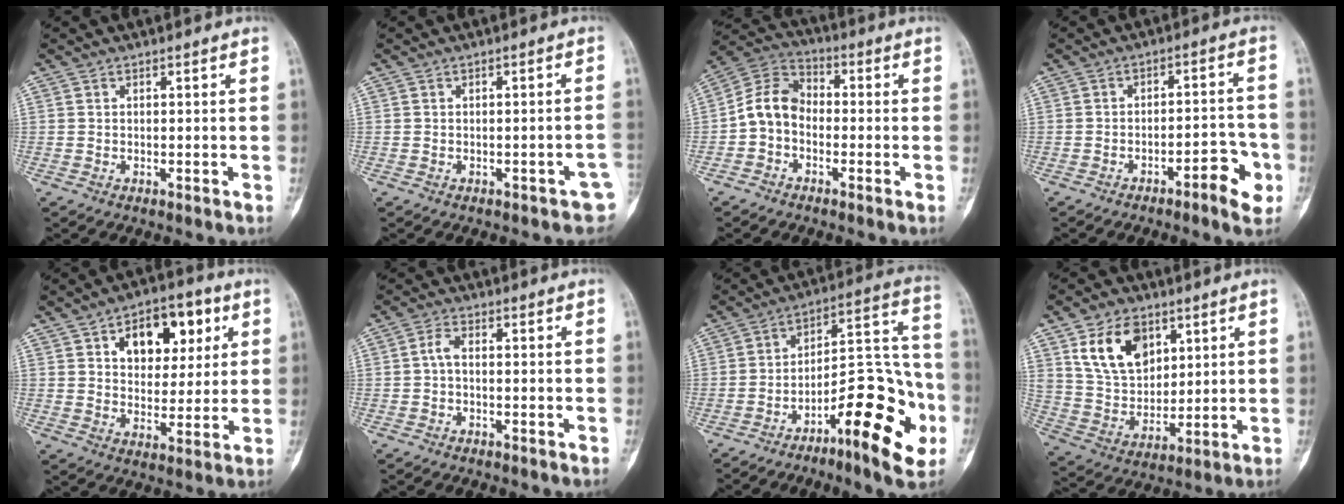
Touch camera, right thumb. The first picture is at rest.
{"total": 4.0, "force": [-1.9, 1.6, 3.1], "torque": [-0.019, 0.012, -0.021]}
{"total": 8.2, "force": [-1.8, 6.2, 5.1], "torque": [-0.083, 0.034, -0.052]}
{"total": 7.3, "force": [-3.6, 2.2, 5.9], "torque": [-0.066, 0.035, -0.048]}
{"total": 13.6, "force": [5.3, 8.5, 9.2], "torque": [-0.085, -0.005, 0.081]}
{"total": 2.1, "force": [-0.3, 1.0, 1.9], "torque": [-0.039, 0.005, -0.011]}
{"total": 20.5, "force": [-8.7, 6.3, 17.5], "torque": [-0.232, 0.075, -0.127]}
{"total": 13.6, "force": [6.4, 9.1, 7.9], "torque": [-0.112, -0.028, 0.133]}